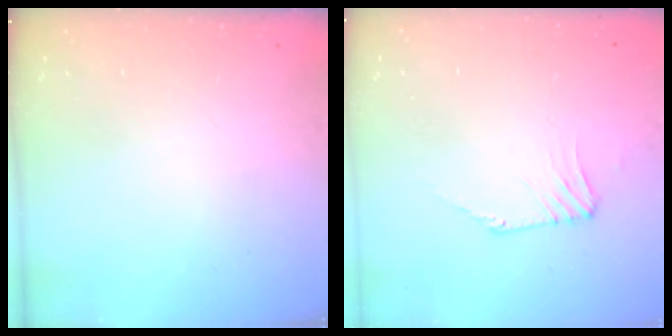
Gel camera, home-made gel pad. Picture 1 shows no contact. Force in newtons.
{"total": 0.0}